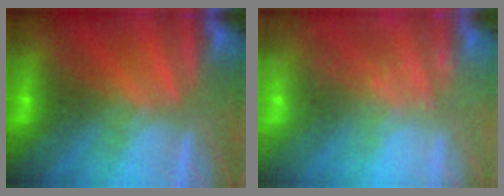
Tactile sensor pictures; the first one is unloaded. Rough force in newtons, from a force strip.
{"total": 9.6}